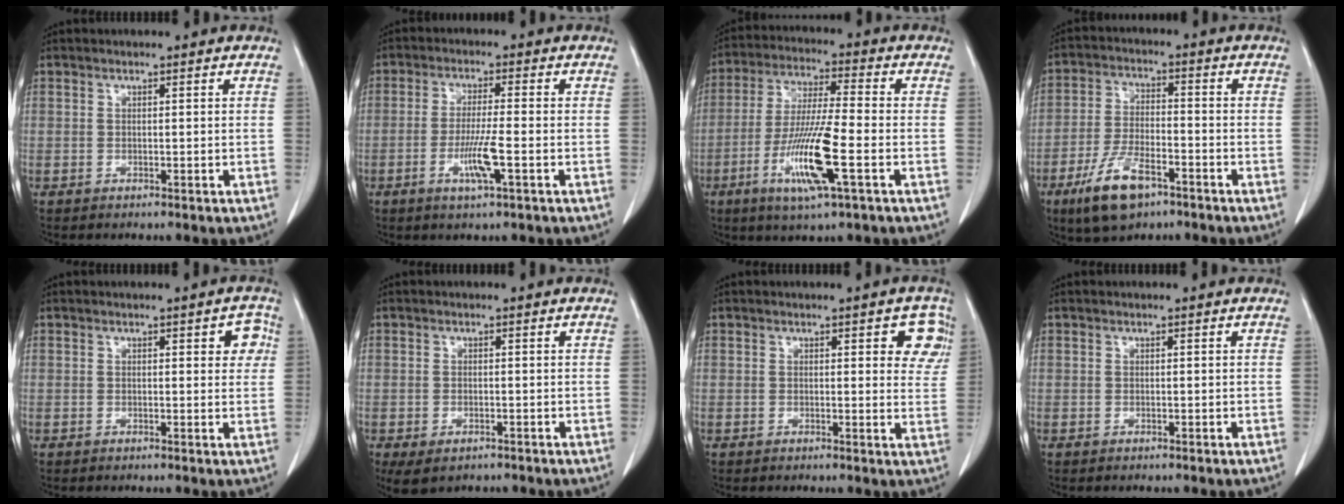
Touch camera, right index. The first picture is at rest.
{"total": 6.0, "force": [-2.1, 0.0, 5.6], "torque": [-0.107, -0.011, -0.038]}
{"total": 12.9, "force": [-4.4, 0.6, 12.1], "torque": [-0.240, -0.020, -0.084]}
{"total": 10.0, "force": [-6.0, 3.6, 7.2], "torque": [-0.150, -0.011, -0.108]}
{"total": 3.2, "force": [1.0, 1.2, 2.8], "torque": [-0.021, 0.007, 0.007]}
{"total": 4.3, "force": [-2.6, 2.2, 2.5], "torque": [-0.048, -0.010, -0.035]}
{"total": 5.2, "force": [2.2, 1.9, 4.4], "torque": [-0.029, -0.002, 0.015]}
{"total": 0.0}